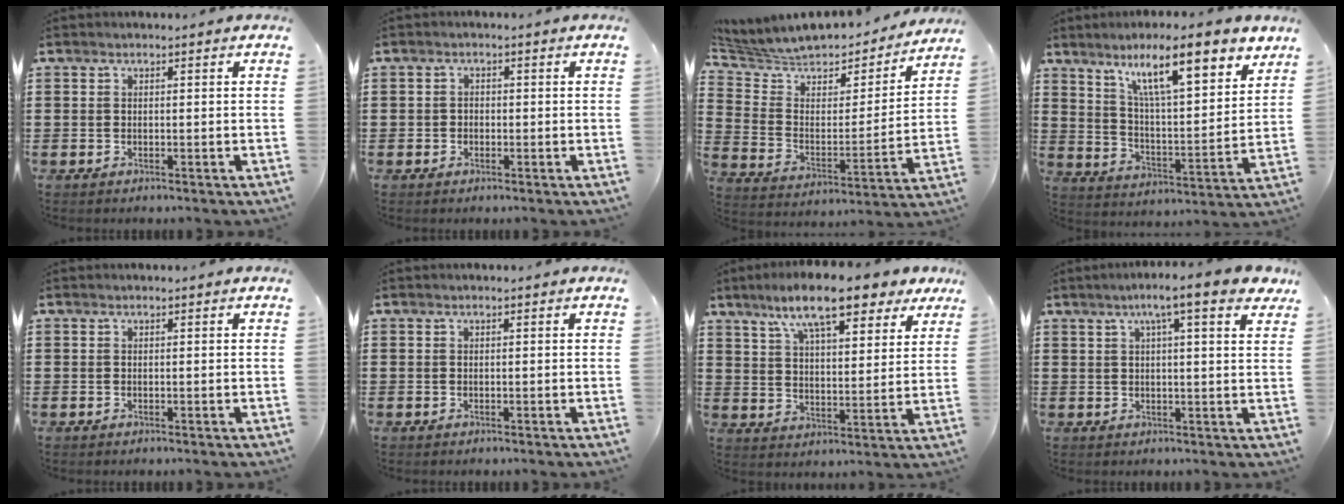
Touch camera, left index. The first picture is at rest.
{"total": 1.0, "force": [-0.3, 0.9, 0.2], "torque": [-0.007, 0.005, -0.008]}
{"total": 5.8, "force": [5.3, 2.2, 0.7], "torque": [-0.053, -0.045, 0.086]}
{"total": 12.9, "force": [8.9, 2.6, 8.9], "torque": [-0.155, -0.040, 0.145]}
{"total": 0.0}
{"total": 0.0}
{"total": 12.1, "force": [9.2, 2.2, 7.6], "torque": [-0.156, -0.021, 0.158]}
{"total": 6.7, "force": [4.3, 0.3, 5.1], "torque": [-0.094, -0.005, 0.068]}